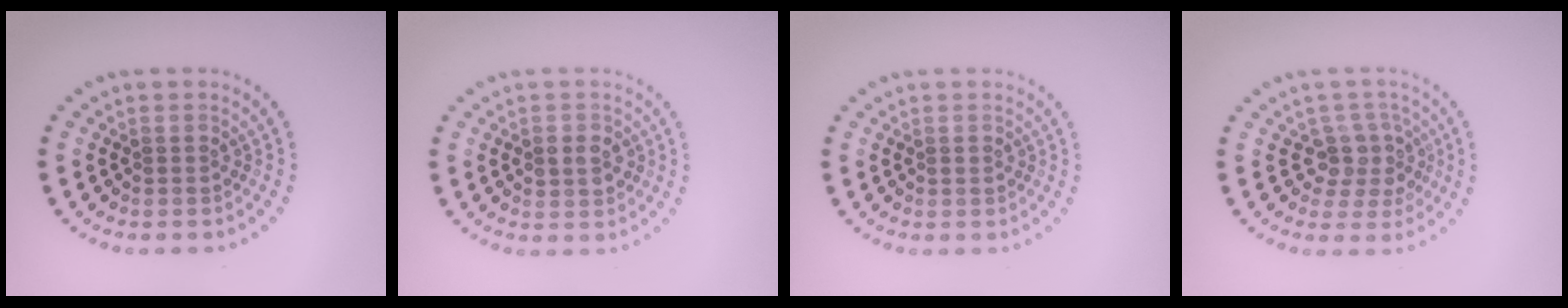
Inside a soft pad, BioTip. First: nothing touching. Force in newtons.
{"total": 2.1, "press": 2.0, "slide": 0.4}
{"total": 0.5, "press": 0.5, "slide": 0.2}
{"total": 3.3, "press": 2.6, "slide": 2.1}